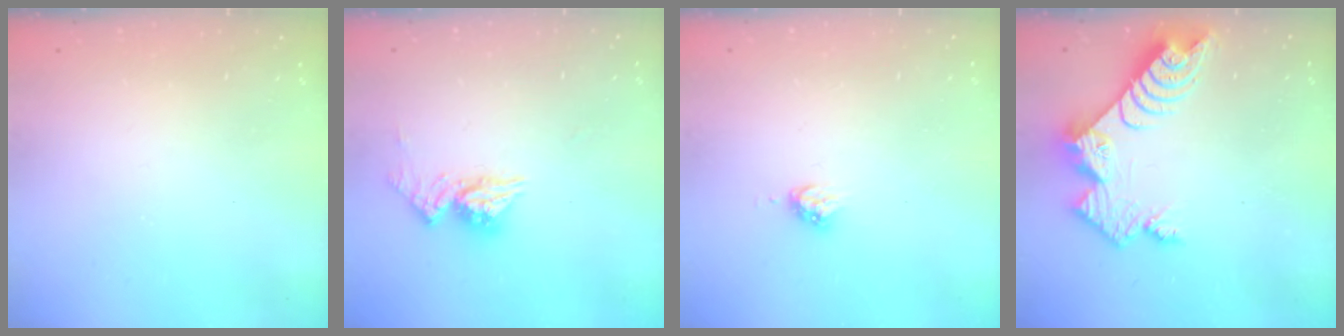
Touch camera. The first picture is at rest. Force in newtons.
{"total": 9.9, "press": 9.8, "slide": 0.9}
{"total": 4.3, "press": 4.3, "slide": 0.3}
{"total": 11.2, "press": 11.1, "slide": 0.9}